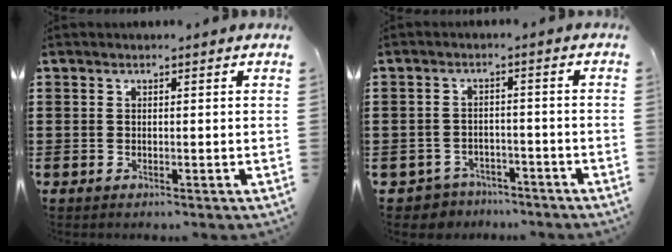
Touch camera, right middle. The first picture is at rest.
{"total": 3.2, "force": [-3.1, 0.8, -0.2], "torque": [-0.016, -0.005, -0.070]}